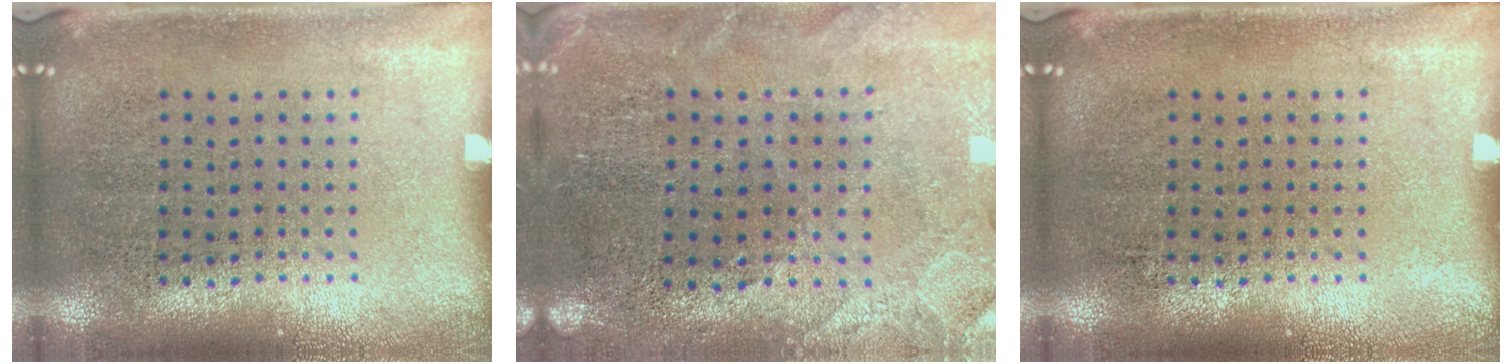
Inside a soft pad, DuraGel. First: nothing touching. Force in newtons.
{"total": 0.5, "press": 0.5, "slide": 0.2}
{"total": 0.0}